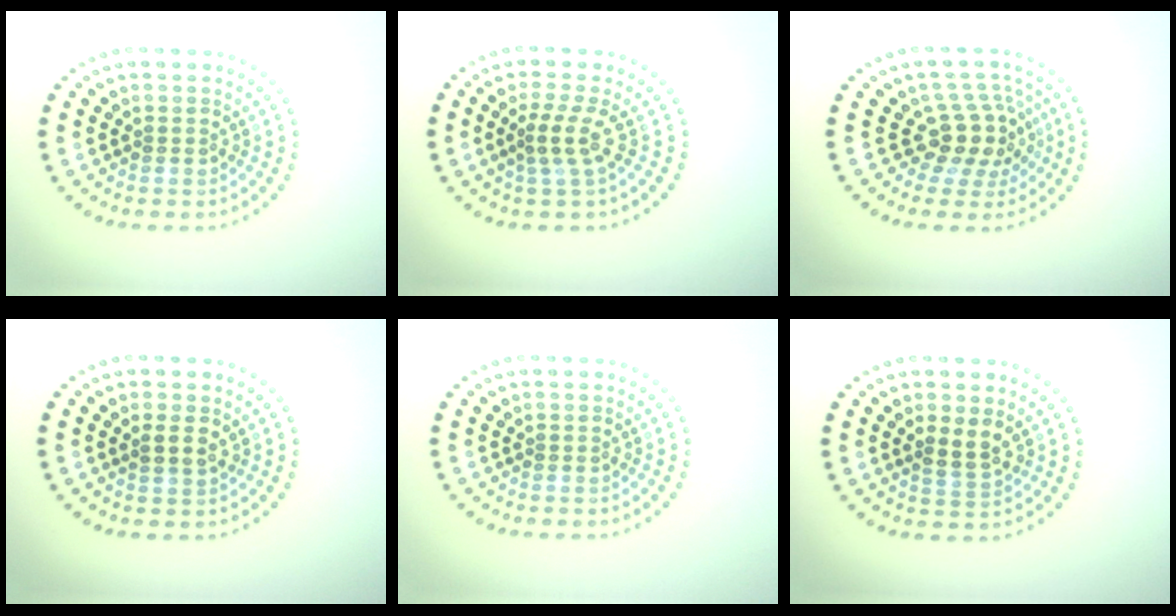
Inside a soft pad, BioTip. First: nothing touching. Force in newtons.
{"total": 2.3, "press": 1.6, "slide": 1.7}
{"total": 4.0, "press": 2.9, "slide": 2.6}
{"total": 1.0, "press": 0.9, "slide": 0.5}
{"total": 0.0}
{"total": 2.0, "press": 1.8, "slide": 0.7}